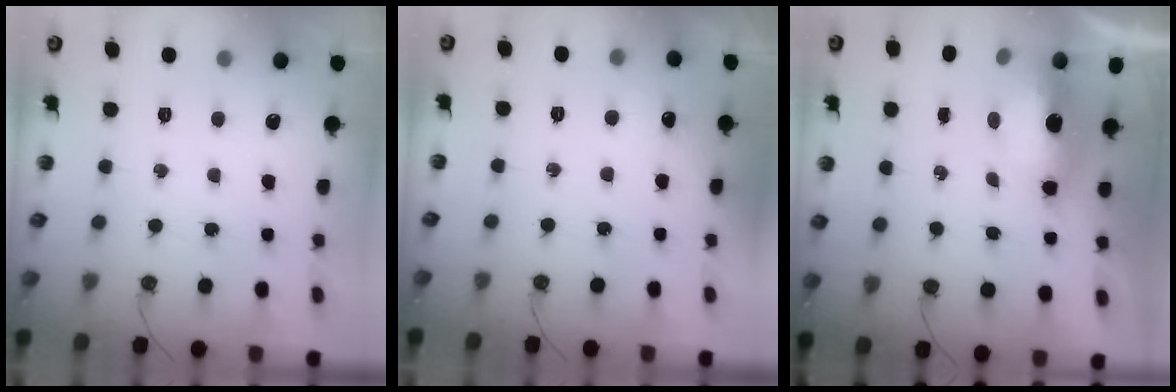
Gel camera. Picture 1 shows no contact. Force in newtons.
{"total": 4.3, "press": 4.2, "slide": 0.7}
{"total": 8.5, "press": 8.4, "slide": 1.4}